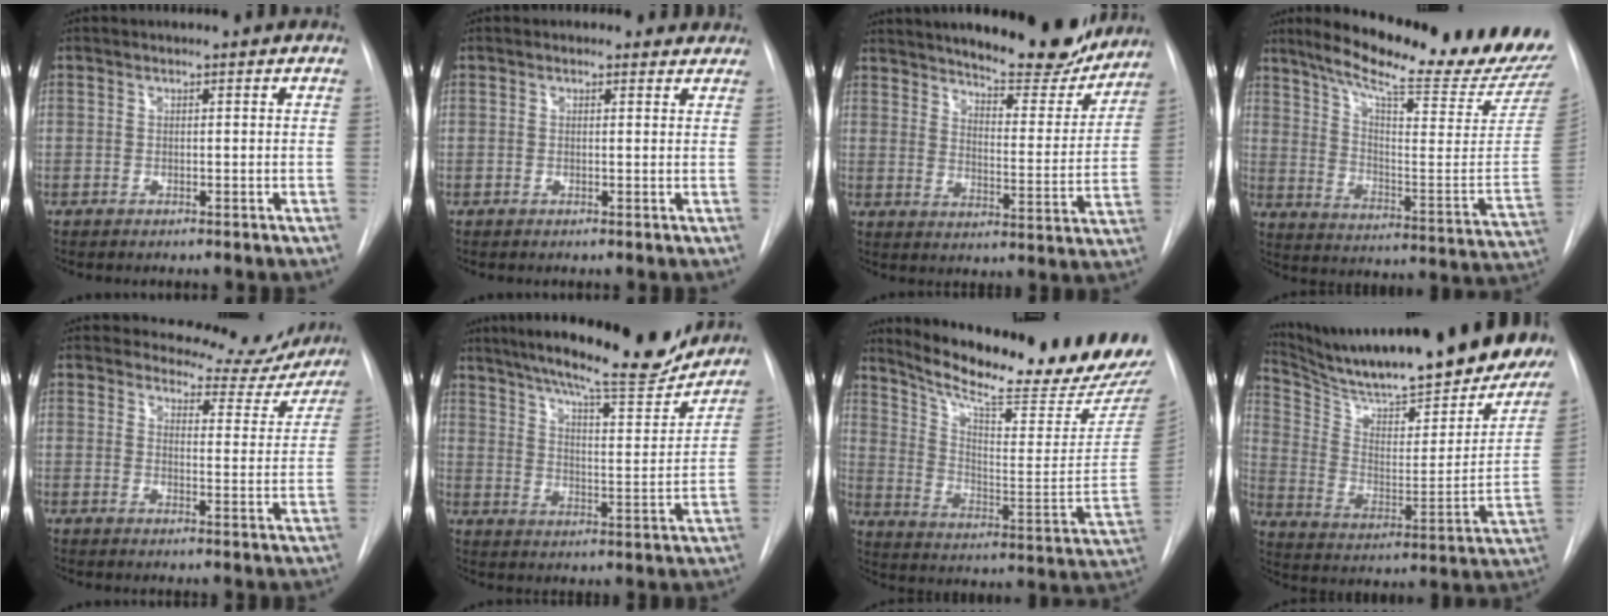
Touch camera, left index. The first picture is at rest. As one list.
[{"total": 2.4, "force": [2.1, 1.2, 0.3], "torque": [0.003, 0.001, 0.009]}, {"total": 19.1, "force": [17.0, 3.8, 7.7], "torque": [-0.107, -0.028, 0.224]}, {"total": 25.6, "force": [22.0, 1.8, 12.9], "torque": [-0.205, -0.086, 0.294]}, {"total": 10.2, "force": [9.8, 2.6, -0.1], "torque": [0.022, -0.033, 0.102]}, {"total": 19.7, "force": [17.5, 2.0, 8.8], "torque": [-0.142, -0.025, 0.244]}, {"total": 24.2, "force": [21.9, 0.6, 10.2], "torque": [-0.171, -0.096, 0.307]}, {"total": 32.3, "force": [28.0, 5.2, 15.1], "torque": [-0.249, -0.091, 0.381]}]